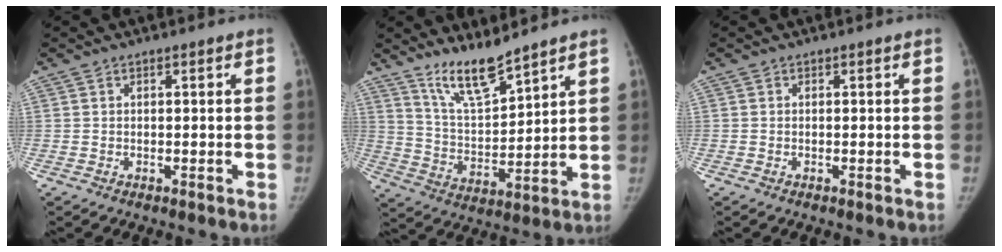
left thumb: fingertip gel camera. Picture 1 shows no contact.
{"total": 10.3, "force": [8.6, 1.8, 5.5], "torque": [-0.090, -0.068, 0.171]}
{"total": 0.0}